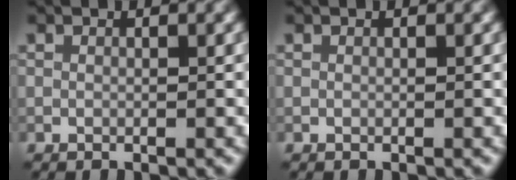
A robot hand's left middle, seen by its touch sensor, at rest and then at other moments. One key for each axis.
{"total": 0.0}